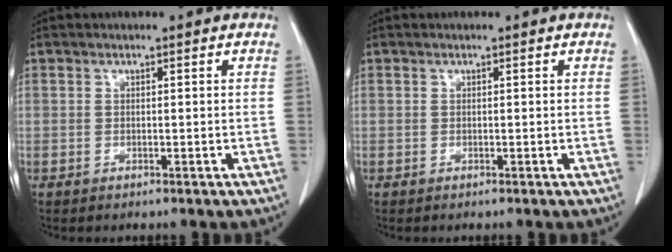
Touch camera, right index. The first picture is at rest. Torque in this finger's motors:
{"motor_torque": [0.00, 0.00, 0.01, 0.00]}